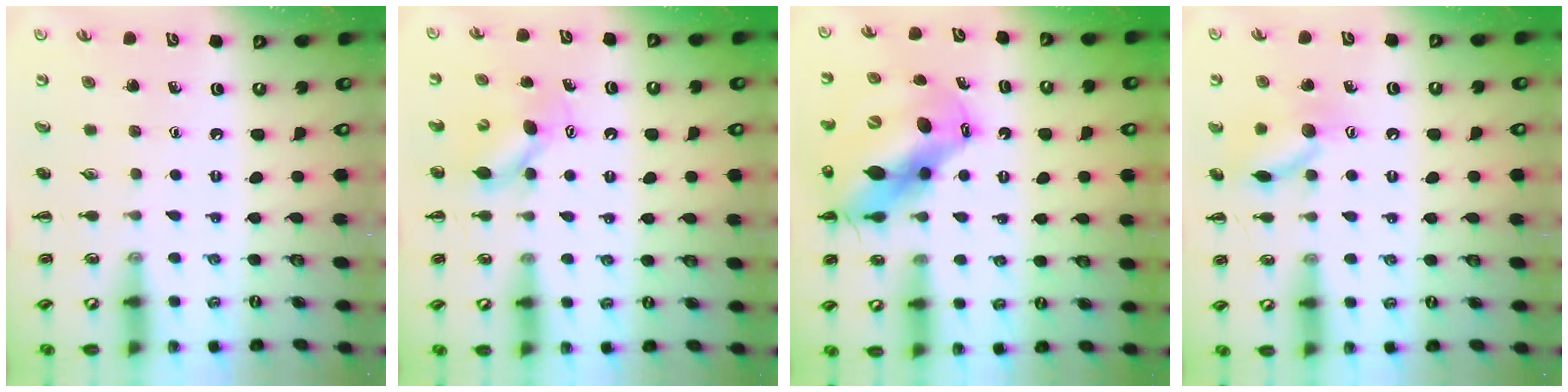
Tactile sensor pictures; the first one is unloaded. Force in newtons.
{"total": 5.7, "press": 5.7, "slide": 0.5}
{"total": 15.0, "press": 14.4, "slide": 4.2}
{"total": 11.5, "press": 11.5, "slide": 0.7}